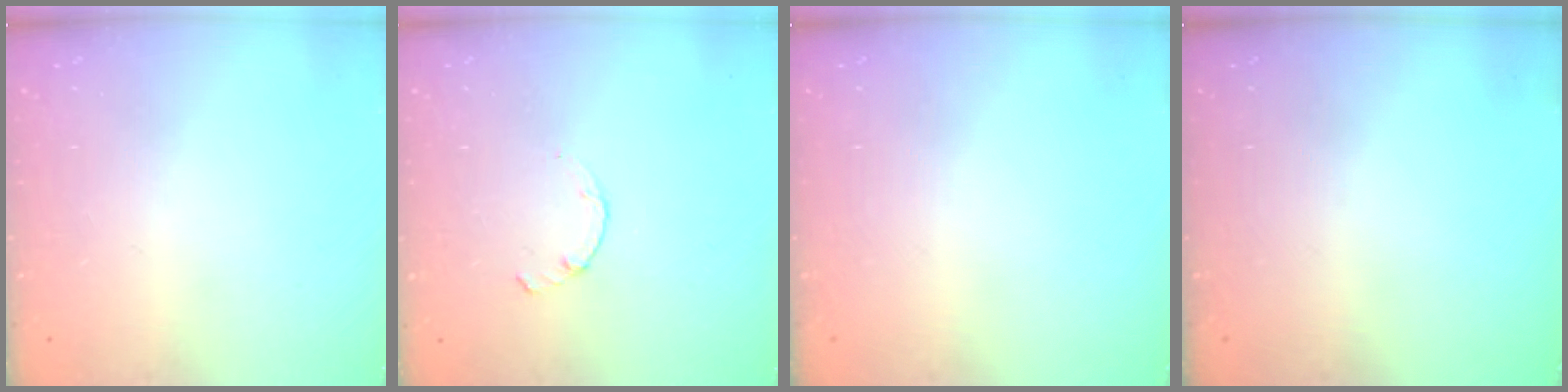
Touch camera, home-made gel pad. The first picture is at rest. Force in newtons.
{"total": 0.9, "press": 0.8, "slide": 0.3}
{"total": 0.0}
{"total": 0.0}